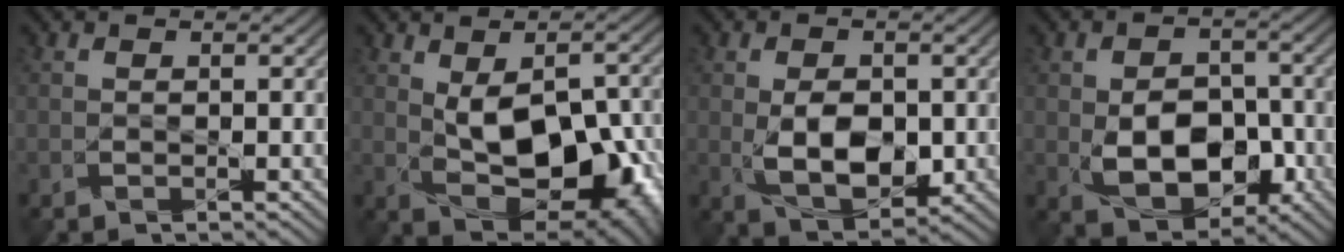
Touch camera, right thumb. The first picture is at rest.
{"total": 10.9, "force": [-0.6, 6.1, 8.9], "torque": [-0.152, -0.018, 0.006]}
{"total": 6.7, "force": [-0.5, 4.2, 5.2], "torque": [-0.105, -0.010, -0.009]}
{"total": 8.8, "force": [-2.1, 6.0, 6.1], "torque": [-0.108, -0.013, -0.041]}